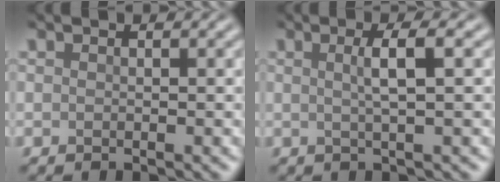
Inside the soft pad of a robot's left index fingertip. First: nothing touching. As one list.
[{"total": 2.8, "force": [0.2, 0.7, 2.7], "torque": [-0.042, 0.001, -0.002]}]